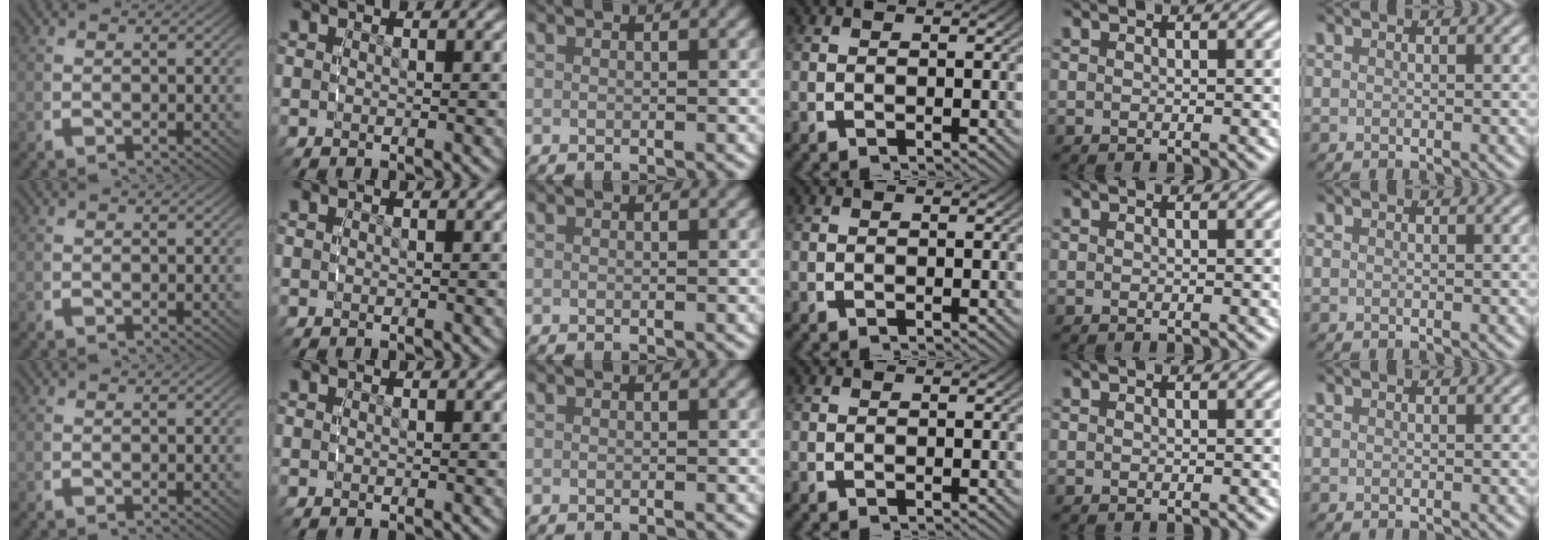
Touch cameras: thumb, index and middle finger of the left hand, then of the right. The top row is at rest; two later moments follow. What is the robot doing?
{"motion": "reach", "object": "pencil case"}